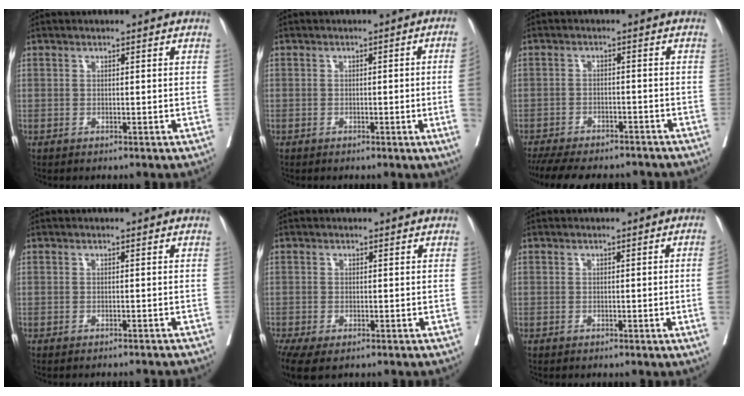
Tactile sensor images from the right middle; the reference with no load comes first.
{"total": 5.3, "force": [-0.9, -1.1, 5.1], "torque": [-0.063, -0.002, -0.011]}
{"total": 15.1, "force": [-13.2, 4.4, 6.0], "torque": [-0.135, -0.010, -0.178]}
{"total": 4.5, "force": [-4.4, 0.0, 1.2], "torque": [-0.018, -0.013, -0.049]}
{"total": 6.7, "force": [-4.2, 2.9, 4.4], "torque": [-0.102, -0.020, -0.066]}
{"total": 3.1, "force": [-0.5, -0.7, 3.0], "torque": [-0.042, -0.003, -0.003]}